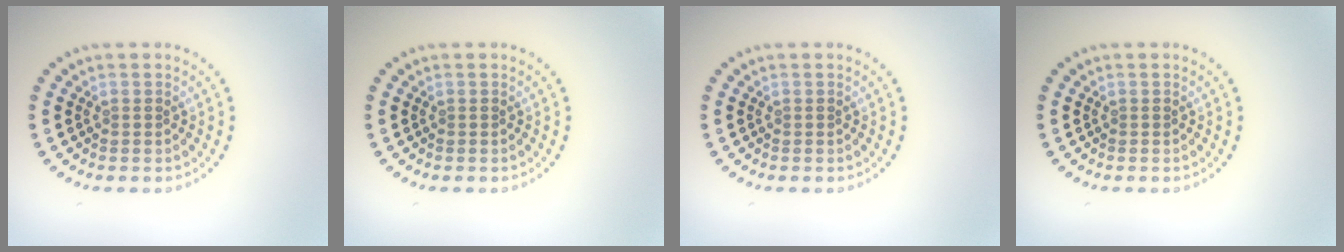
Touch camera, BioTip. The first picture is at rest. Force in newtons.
{"total": 0.0}
{"total": 0.0}
{"total": 0.0}